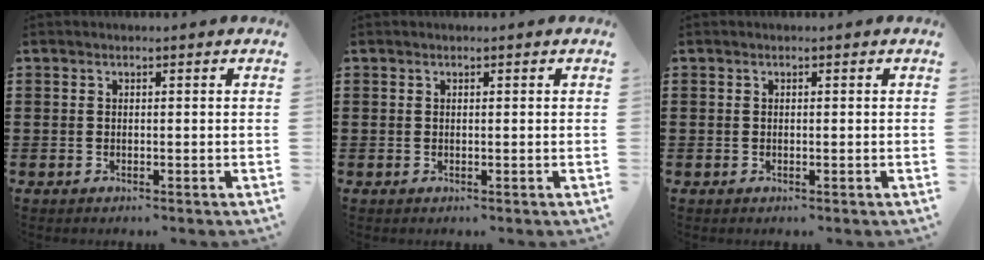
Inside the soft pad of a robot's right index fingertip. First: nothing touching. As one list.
[{"total": 0.0}, {"total": 0.0}]